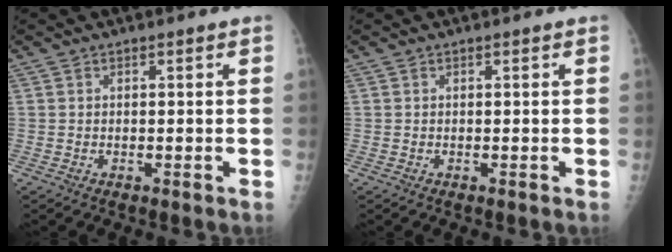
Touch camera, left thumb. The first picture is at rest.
{"total": 0.0}